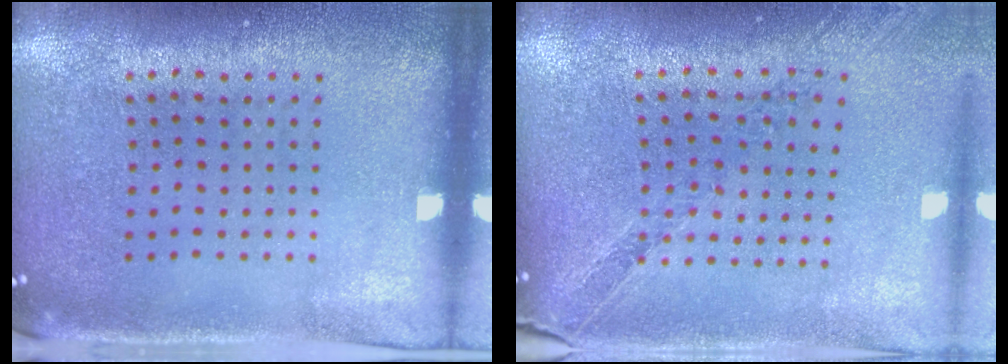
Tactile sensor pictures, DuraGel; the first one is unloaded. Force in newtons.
{"total": 0.6, "press": 0.6, "slide": 0.1}